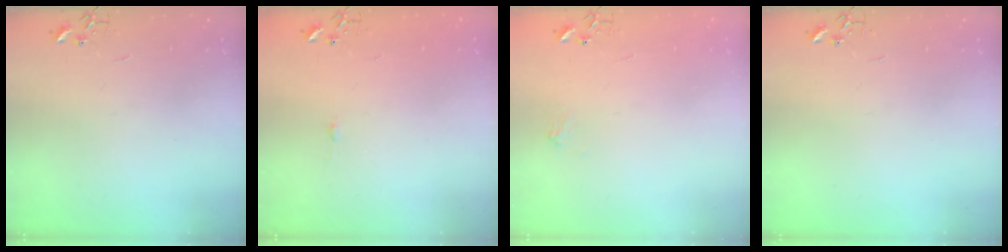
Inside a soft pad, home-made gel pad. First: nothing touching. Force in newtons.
{"total": 3.3, "press": 3.3, "slide": 0.4}
{"total": 6.1, "press": 6.1, "slide": 0.7}
{"total": 0.0}